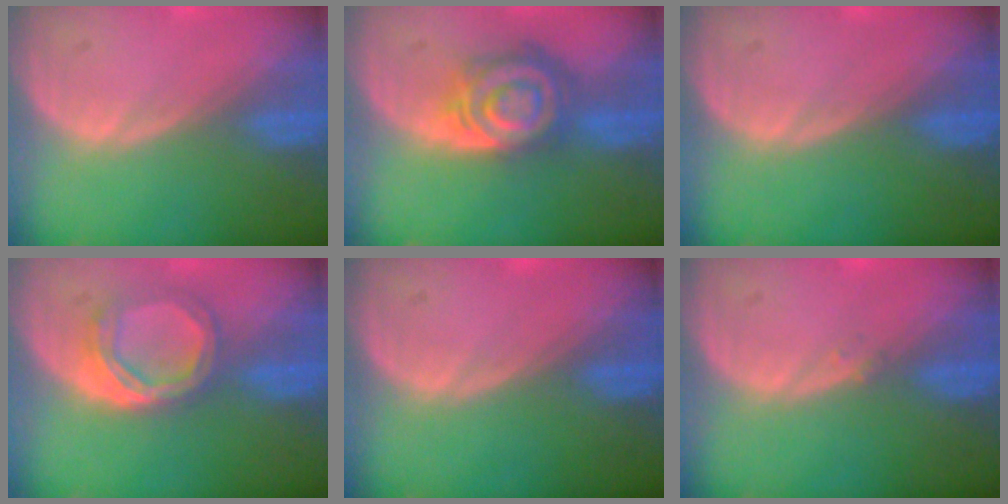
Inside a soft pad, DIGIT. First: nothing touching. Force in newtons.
{"total": 8.2, "press": 7.2, "slide": 4.0}
{"total": 0.0}
{"total": 5.4, "press": 5.0, "slide": 2.2}
{"total": 0.0}
{"total": 0.6, "press": 0.5, "slide": 0.3}